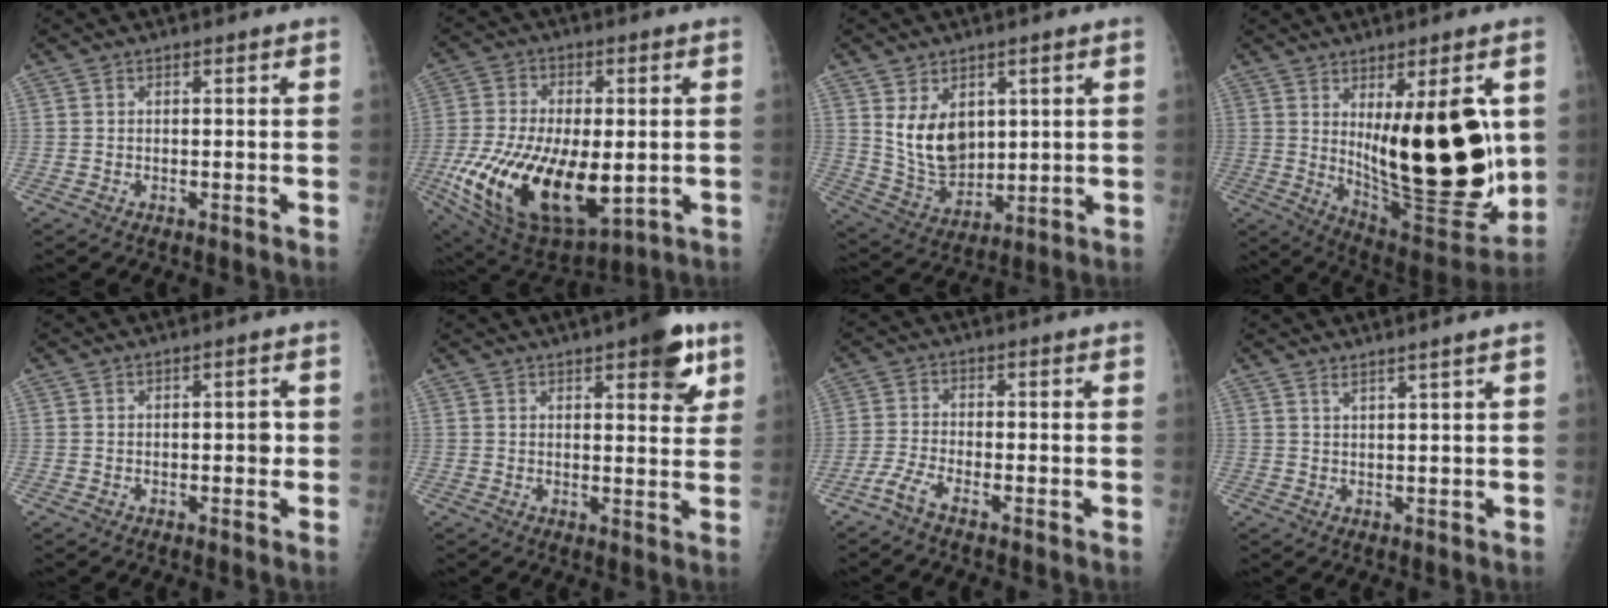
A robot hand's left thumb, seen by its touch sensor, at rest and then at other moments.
{"total": 25.4, "force": [-4.9, 13.1, 21.2], "torque": [-0.423, -0.030, -0.059]}
{"total": 10.4, "force": [3.0, 7.2, 6.8], "torque": [-0.087, -0.030, 0.079]}
{"total": 25.2, "force": [2.8, 8.6, 23.6], "torque": [-0.322, -0.065, 0.061]}
{"total": 1.9, "force": [-0.1, 1.0, 1.6], "torque": [-0.008, 0.003, -0.006]}
{"total": 8.5, "force": [4.7, 2.9, 6.5], "torque": [-0.063, -0.019, 0.057]}
{"total": 3.6, "force": [-2.7, 0.5, 2.3], "torque": [-0.063, 0.009, -0.063]}
{"total": 2.1, "force": [1.5, -0.9, 1.1], "torque": [-0.029, -0.021, 0.032]}